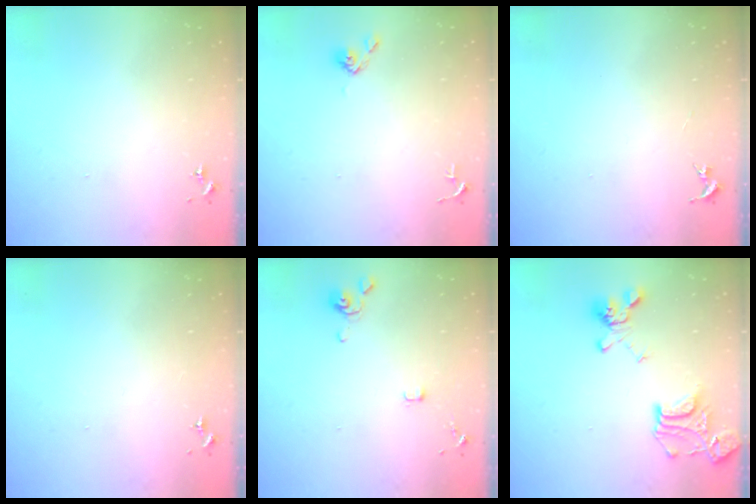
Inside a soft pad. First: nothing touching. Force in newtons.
{"total": 4.8, "press": 4.8, "slide": 0.6}
{"total": 0.0}
{"total": 0.0}
{"total": 3.4, "press": 3.4, "slide": 0.7}
{"total": 18.3, "press": 18.2, "slide": 1.7}